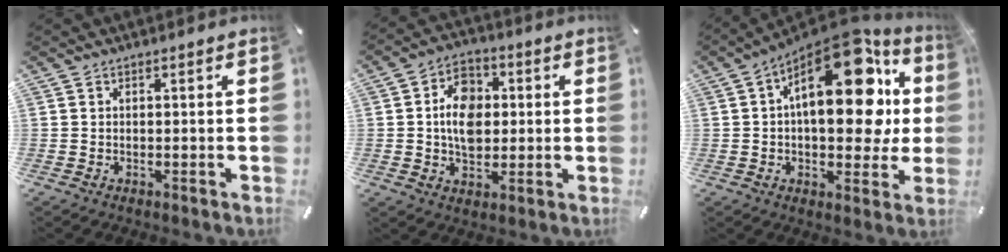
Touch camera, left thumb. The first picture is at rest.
{"total": 10.1, "force": [0.5, 7.7, 6.4], "torque": [-0.112, 0.005, 0.006]}
{"total": 24.0, "force": [7.3, 12.4, 19.2], "torque": [-0.270, -0.049, 0.118]}